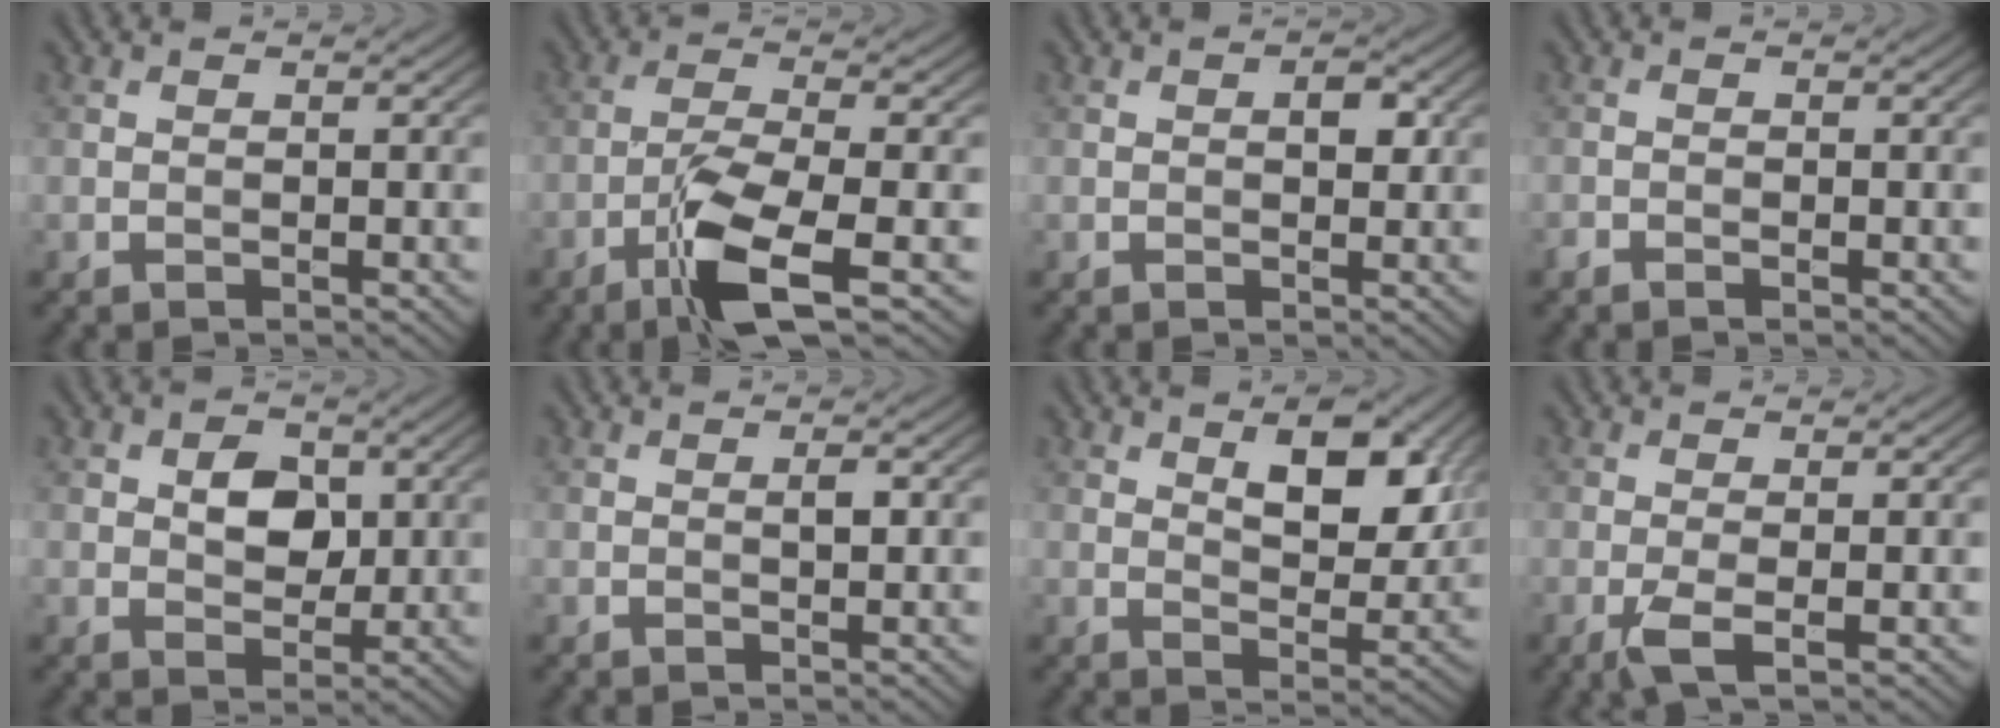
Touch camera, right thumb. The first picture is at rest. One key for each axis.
{"total": 8.2, "fx": -4.0, "fy": 1.6, "fz": 6.9, "tx": -0.136, "ty": 0.003, "tz": -0.088}
{"total": 1.9, "fx": 0.3, "fy": 1.1, "fz": 1.6, "tx": -0.020, "ty": -0.001, "tz": 0.003}
{"total": 0.8, "fx": -0.6, "fy": 0.2, "fz": 0.4, "tx": -0.009, "ty": -0.001, "tz": -0.013}
{"total": 4.8, "fx": 1.0, "fy": 3.4, "fz": 3.2, "tx": -0.054, "ty": -0.002, "tz": 0.009}
{"total": 0.9, "fx": 0.2, "fy": 0.3, "fz": 0.9, "tx": -0.015, "ty": -0.001, "tz": 0.001}
{"total": 9.3, "fx": 3.7, "fy": 4.6, "fz": 7.1, "tx": -0.110, "ty": -0.007, "tz": 0.064}
{"total": 2.8, "fx": -1.0, "fy": 0.4, "fz": 2.6, "tx": -0.060, "ty": 0.001, "tz": -0.025}